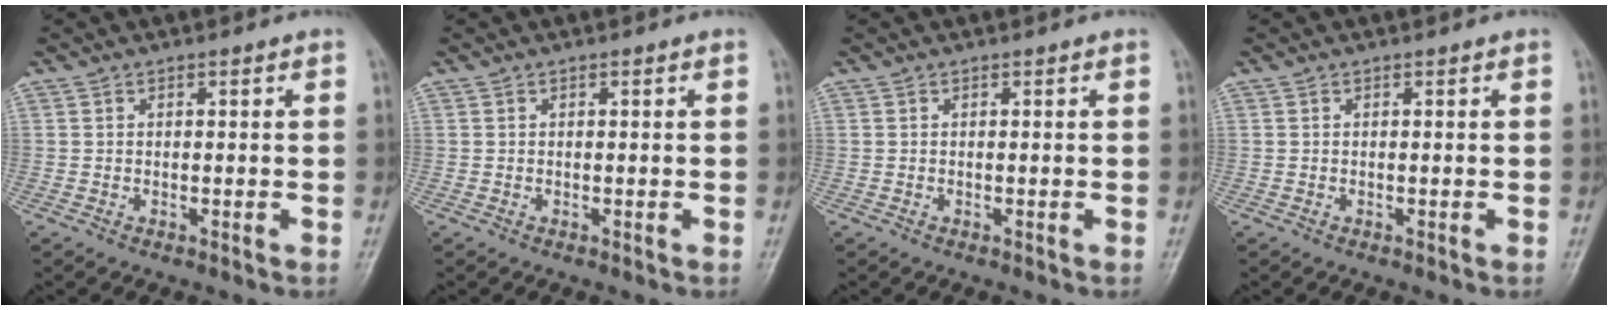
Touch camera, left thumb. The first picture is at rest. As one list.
[{"total": 0.0}, {"total": 0.0}, {"total": 0.0}]